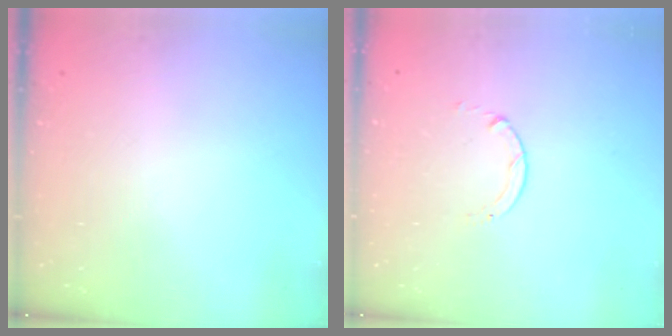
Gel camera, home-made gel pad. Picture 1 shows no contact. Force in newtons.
{"total": 0.7, "press": 0.7, "slide": 0.1}